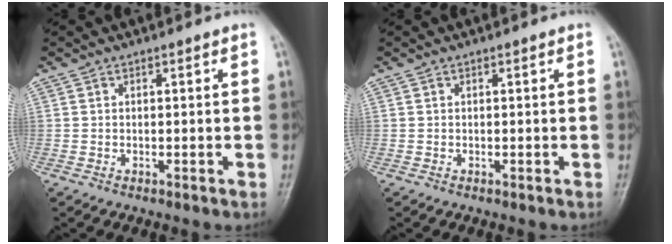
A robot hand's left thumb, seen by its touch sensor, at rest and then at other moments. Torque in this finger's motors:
{"motor_torque": [-0.10, 0.10, -0.02, -0.02, 0.00]}